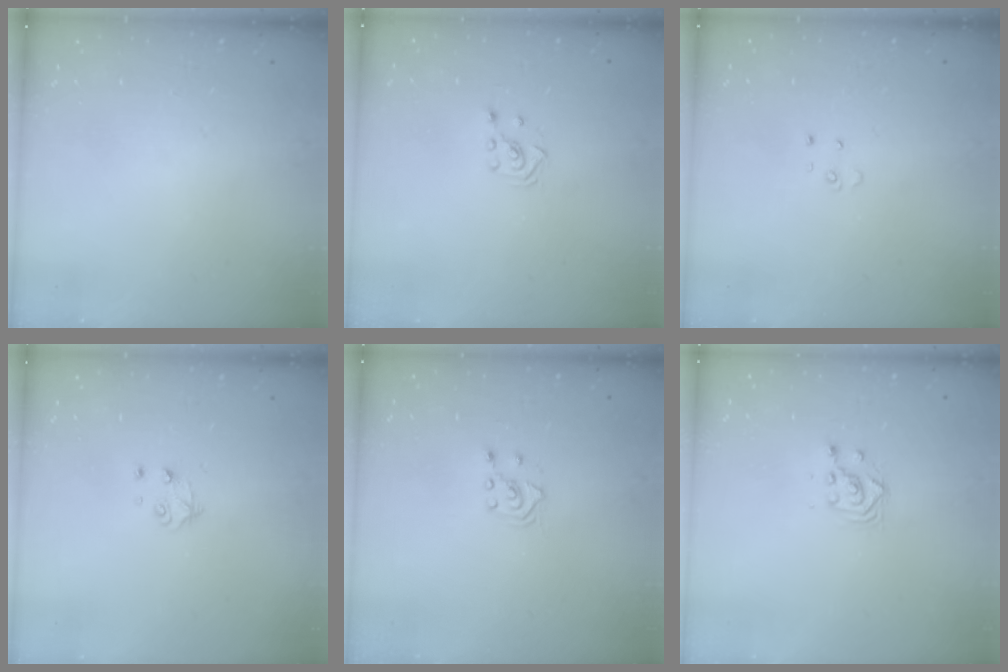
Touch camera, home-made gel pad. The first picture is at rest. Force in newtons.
{"total": 2.3, "press": 2.2, "slide": 0.8}
{"total": 2.6, "press": 2.6, "slide": 0.2}
{"total": 4.3, "press": 4.3, "slide": 0.5}
{"total": 3.1, "press": 3.0, "slide": 0.8}
{"total": 2.8, "press": 2.8, "slide": 0.1}